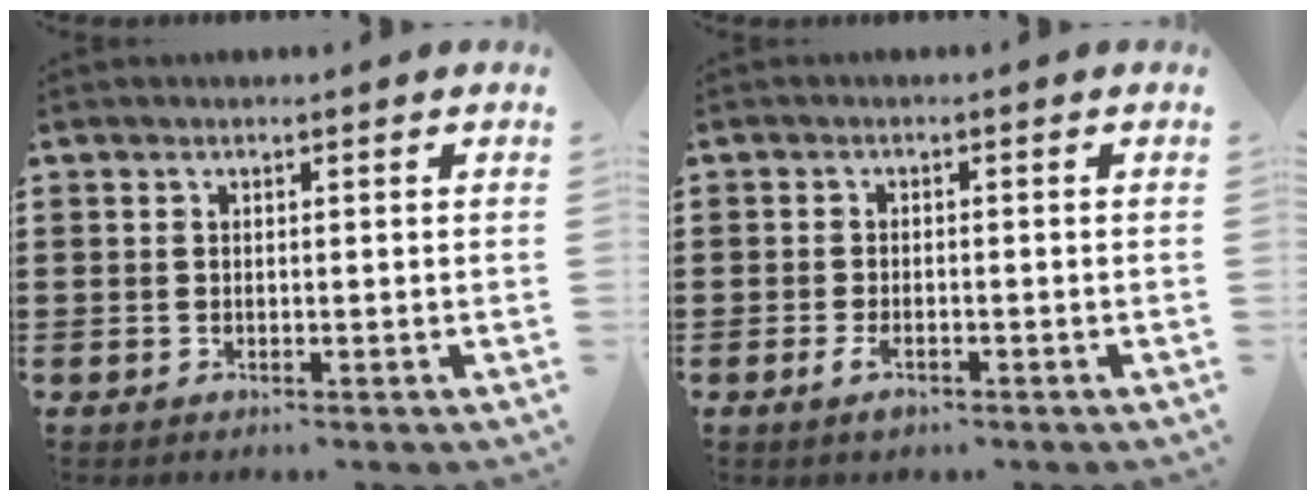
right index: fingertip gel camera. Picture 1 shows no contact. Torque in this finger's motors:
{"motor_torque": [0.21, 0.16, 0.02, 0.06]}